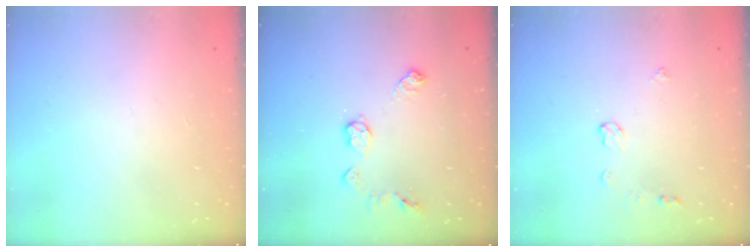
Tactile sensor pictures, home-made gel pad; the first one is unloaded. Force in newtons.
{"total": 7.5, "press": 7.5, "slide": 0.3}
{"total": 4.5, "press": 4.4, "slide": 0.6}